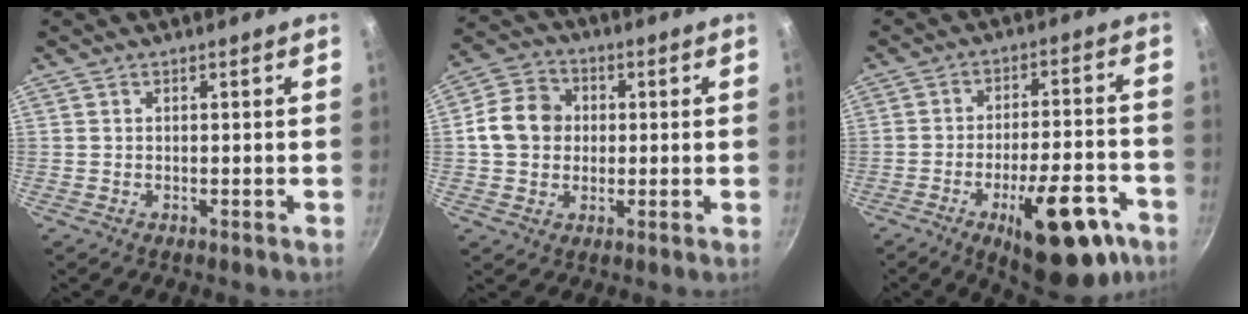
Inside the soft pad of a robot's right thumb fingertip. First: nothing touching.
{"total": 9.4, "force": [0.6, 8.1, 4.8], "torque": [-0.058, 0.013, -0.004]}
{"total": 18.3, "force": [-9.1, 6.7, 14.3], "torque": [-0.164, 0.041, -0.120]}